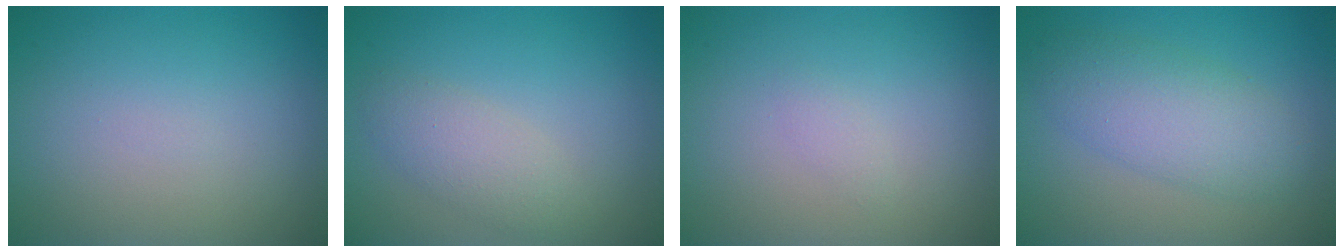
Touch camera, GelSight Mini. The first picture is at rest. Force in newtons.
{"total": 2.5, "press": 2.5, "slide": 0.1}
{"total": 0.6, "press": 0.6, "slide": 0.1}
{"total": 4.8, "press": 4.8, "slide": 0.0}